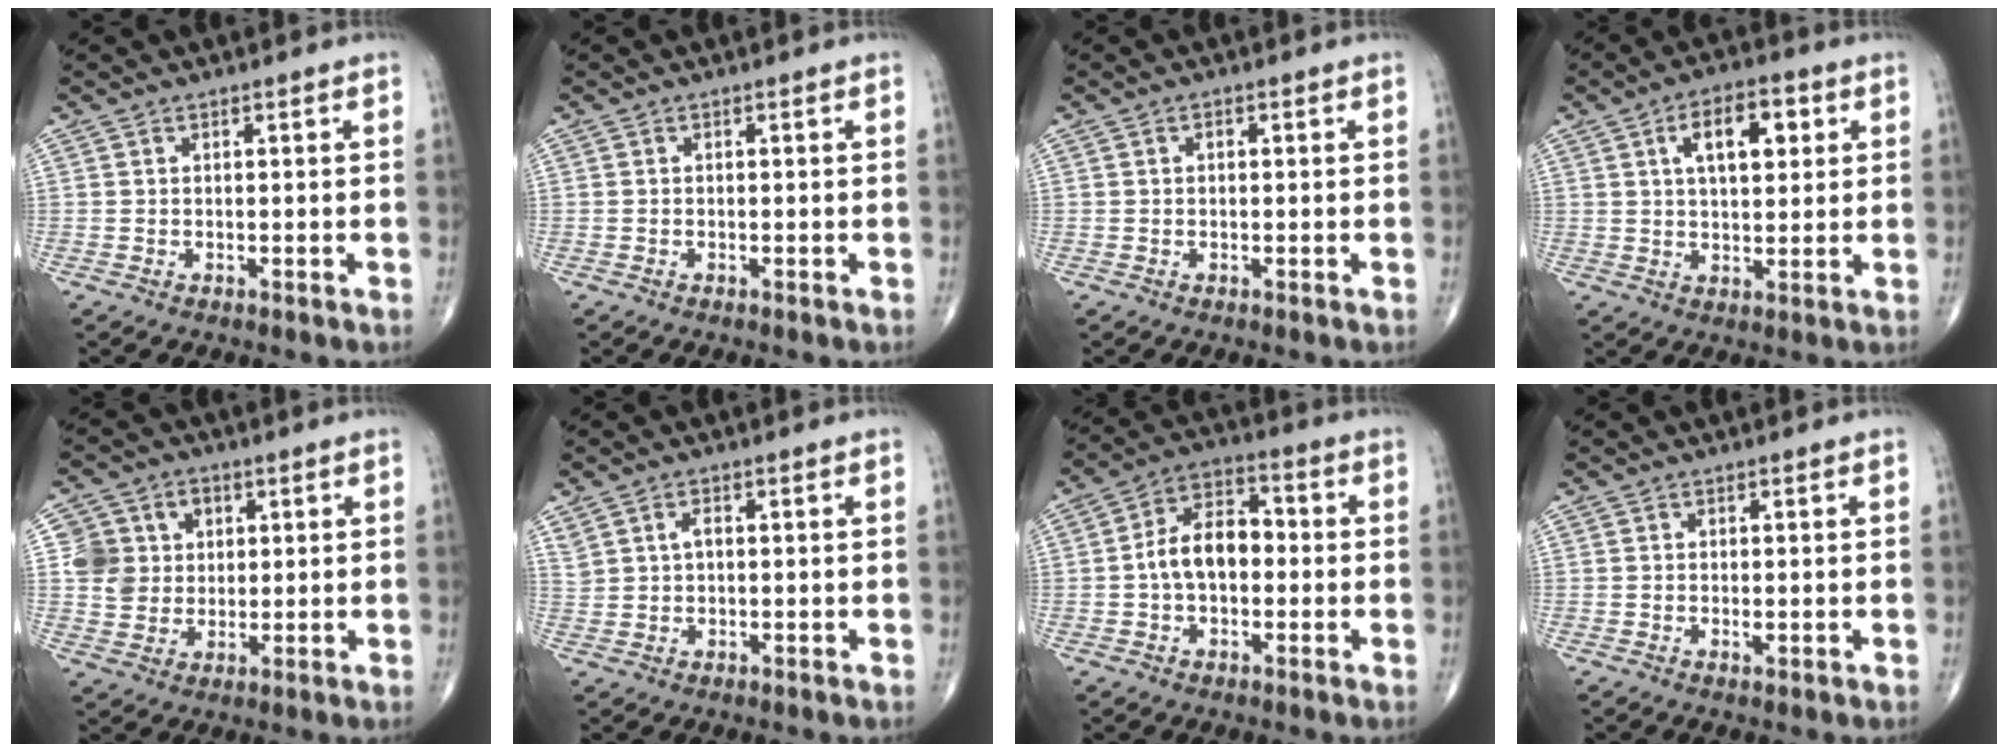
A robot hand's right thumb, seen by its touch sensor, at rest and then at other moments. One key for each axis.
{"total": 0.0}
{"total": 0.9, "fx": 0.2, "fy": 0.6, "fz": 0.7, "tx": -0.009, "ty": 0.004, "tz": 0.001}
{"total": 9.8, "fx": 3.2, "fy": 4.9, "fz": 7.9, "tx": -0.101, "ty": 0.002, "tz": 0.047}
{"total": 8.5, "fx": 2.0, "fy": 7.8, "fz": 2.6, "tx": -0.011, "ty": 0.000, "tz": 0.039}
{"total": 2.9, "fx": 1.0, "fy": 1.8, "fz": 2.0, "tx": -0.039, "ty": 0.004, "tz": 0.024}
{"total": 10.2, "fx": -0.6, "fy": 6.5, "fz": 7.8, "tx": -0.121, "ty": 0.035, "tz": -0.023}
{"total": 0.8, "fx": -0.1, "fy": 0.4, "fz": 0.7, "tx": -0.013, "ty": -0.002, "tz": -0.003}